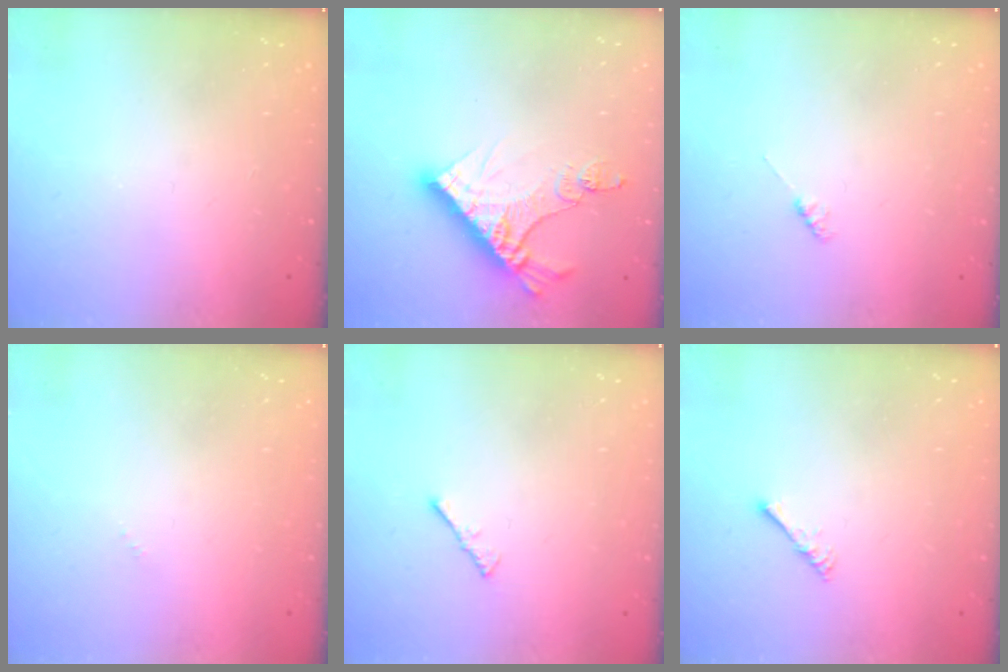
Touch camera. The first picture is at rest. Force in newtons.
{"total": 12.6, "press": 12.6, "slide": 1.1}
{"total": 2.3, "press": 2.3, "slide": 0.3}
{"total": 0.0}
{"total": 1.5, "press": 1.4, "slide": 0.4}
{"total": 1.7, "press": 1.6, "slide": 0.4}